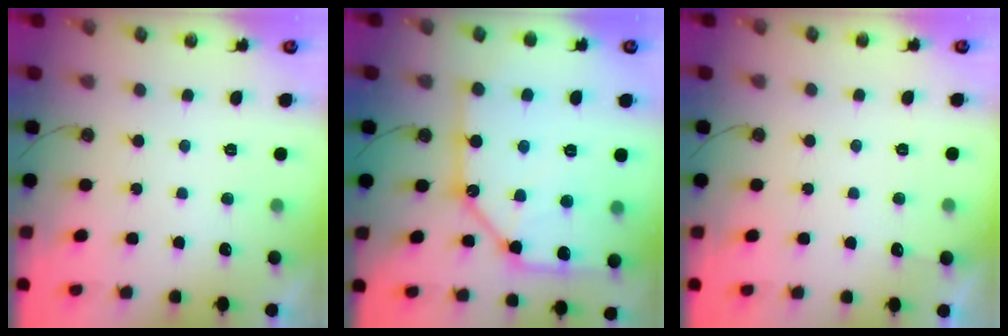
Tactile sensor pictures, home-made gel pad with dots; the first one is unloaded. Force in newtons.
{"total": 18.4, "press": 18.3, "slide": 1.9}
{"total": 2.8, "press": 2.8, "slide": 0.4}